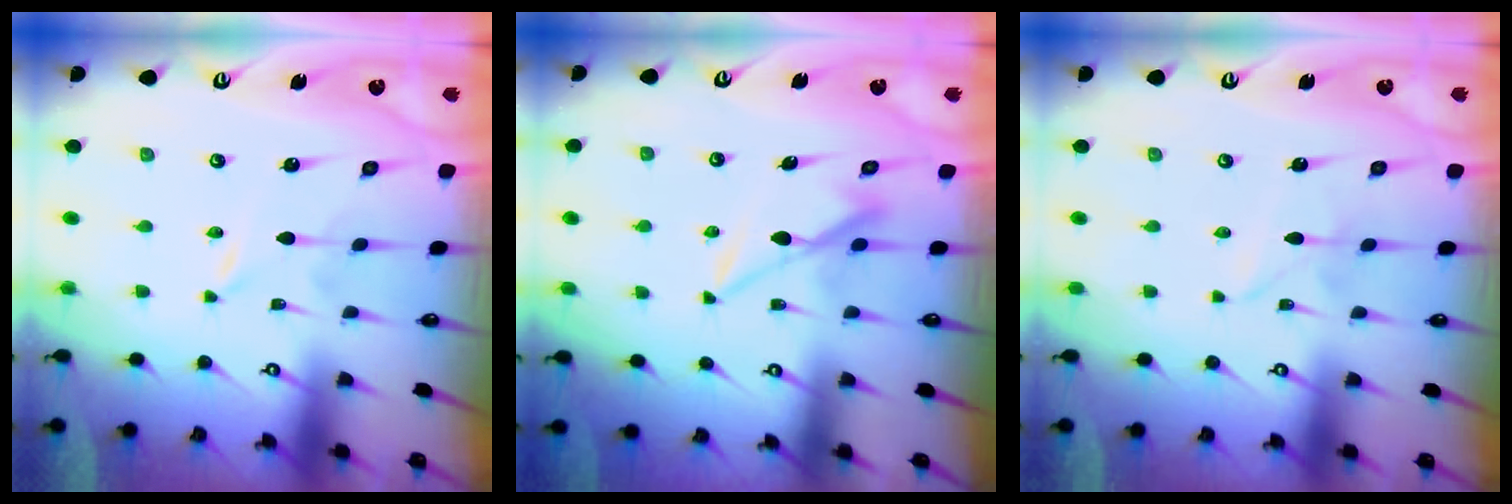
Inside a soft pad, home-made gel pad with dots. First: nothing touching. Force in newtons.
{"total": 7.6, "press": 7.6, "slide": 0.4}
{"total": 2.4, "press": 2.4, "slide": 0.3}